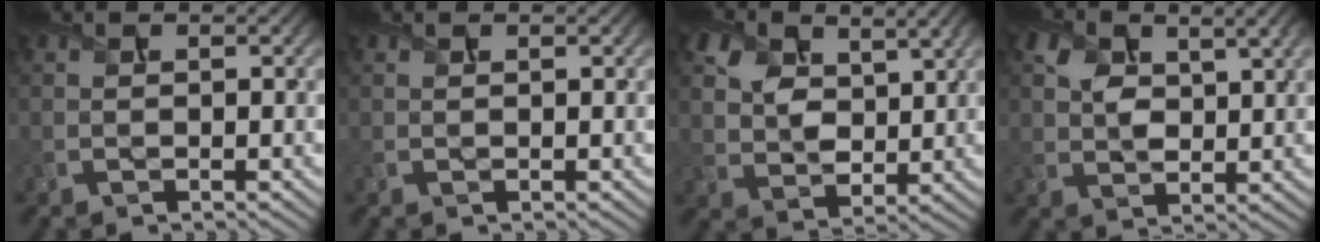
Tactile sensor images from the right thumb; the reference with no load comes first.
{"total": 0.0}
{"total": 7.6, "force": [3.8, 4.6, 4.7], "torque": [-0.120, 0.000, 0.071]}
{"total": 6.4, "force": [2.5, 3.5, 4.7], "torque": [-0.095, 0.002, 0.044]}